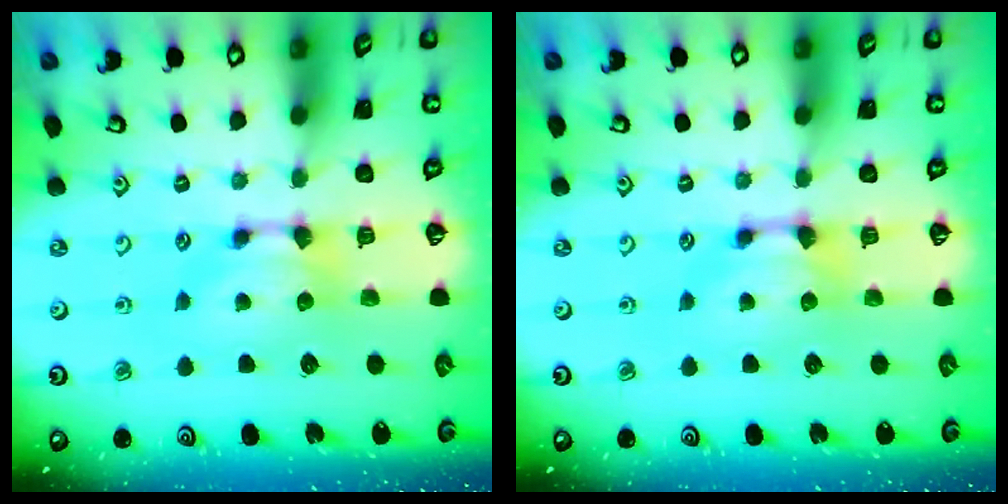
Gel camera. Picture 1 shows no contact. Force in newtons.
{"total": 1.2, "press": 0.9, "slide": 0.9}